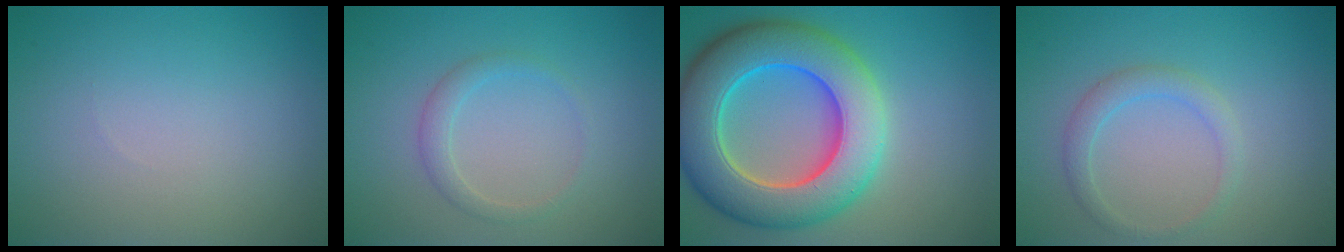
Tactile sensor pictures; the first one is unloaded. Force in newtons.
{"total": 1.6, "press": 1.6, "slide": 0.1}
{"total": 11.5, "press": 11.5, "slide": 0.9}
{"total": 1.9, "press": 1.9, "slide": 0.1}